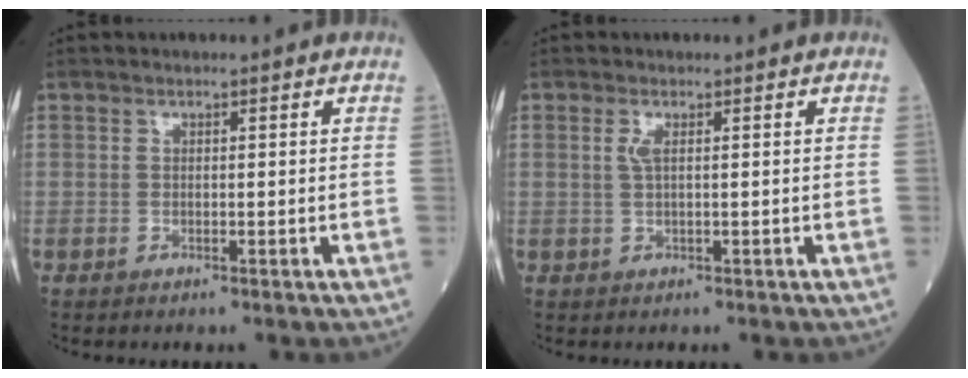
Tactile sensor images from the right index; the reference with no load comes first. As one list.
[{"total": 1.4, "force": [0.5, 0.1, 1.3], "torque": [-0.037, 0.001, 0.011]}]